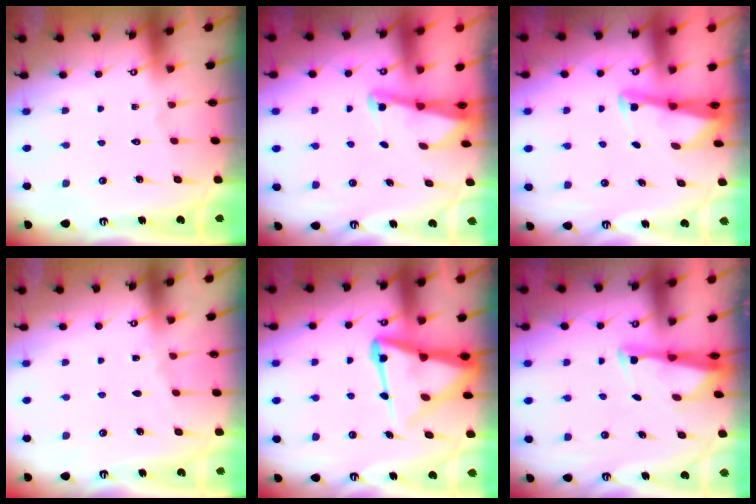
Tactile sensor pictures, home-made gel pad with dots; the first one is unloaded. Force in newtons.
{"total": 2.1, "press": 2.1, "slide": 0.3}
{"total": 2.8, "press": 2.8, "slide": 0.2}
{"total": 1.9, "press": 1.9, "slide": 0.4}
{"total": 14.0, "press": 14.0, "slide": 1.4}
{"total": 2.7, "press": 2.6, "slide": 0.7}